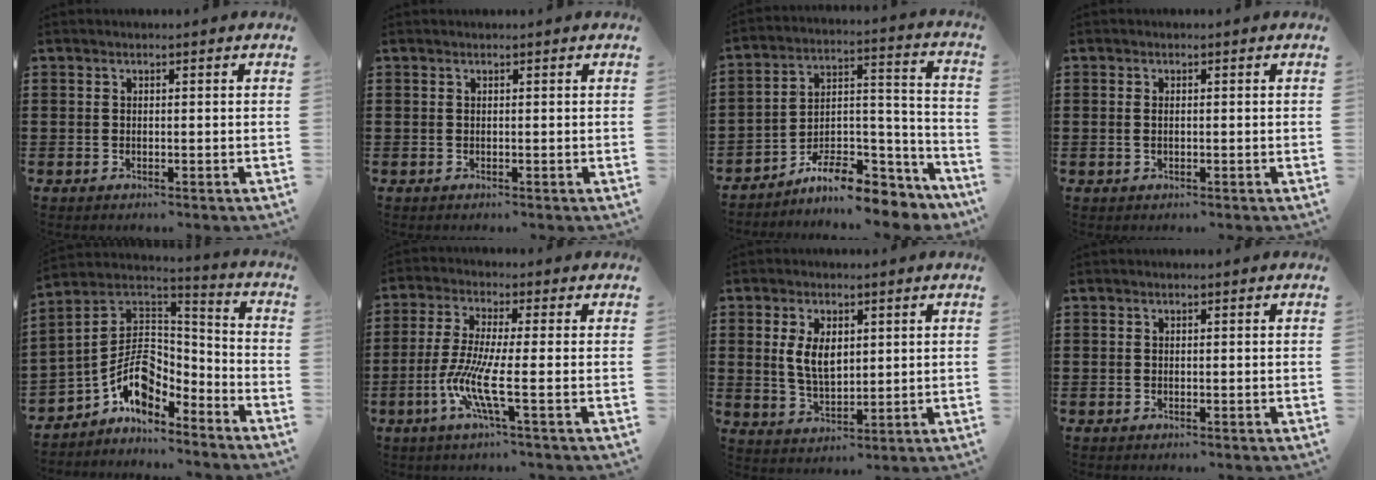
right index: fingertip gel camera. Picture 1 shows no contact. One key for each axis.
{"total": 0.0}
{"total": 9.0, "fx": -7.9, "fy": 2.6, "fz": 3.3, "tx": -0.038, "ty": 0.025, "tz": -0.146}
{"total": 0.9, "fx": 0.0, "fy": 0.4, "fz": 0.8, "tx": -0.018, "ty": 0.003, "tz": -0.001}
{"total": 8.4, "fx": -4.0, "fy": 5.3, "fz": 5.1, "tx": -0.127, "ty": -0.009, "tz": -0.082}
{"total": 8.1, "fx": -2.6, "fy": 0.6, "fz": 7.7, "tx": -0.171, "ty": -0.022, "tz": -0.056}
{"total": 5.7, "fx": 1.3, "fy": 3.2, "fz": 4.6, "tx": -0.097, "ty": 0.003, "tz": 0.018}
{"total": 0.0}